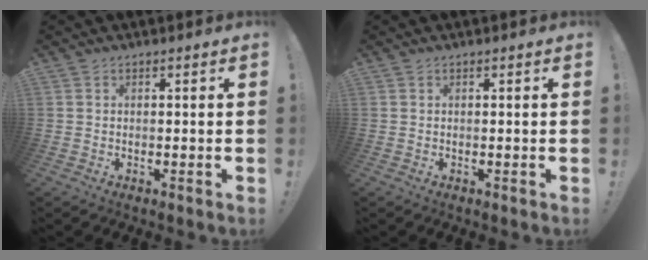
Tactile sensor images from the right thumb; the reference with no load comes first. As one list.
[{"total": 0.0}]